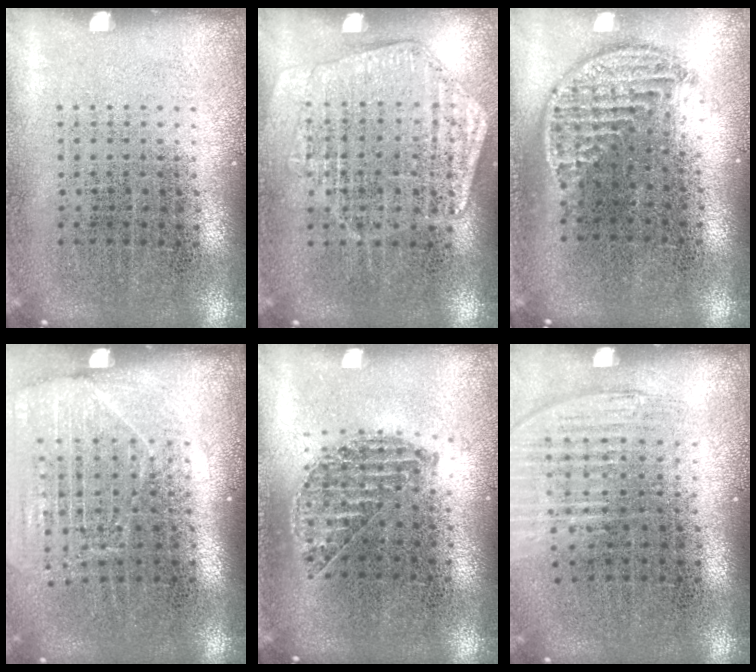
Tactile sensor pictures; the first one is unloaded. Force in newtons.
{"total": 1.4, "press": 1.4, "slide": 0.4}
{"total": 1.3, "press": 1.1, "slide": 0.6}
{"total": 1.6, "press": 1.5, "slide": 0.5}
{"total": 1.1, "press": 1.0, "slide": 0.3}
{"total": 1.2, "press": 1.1, "slide": 0.4}